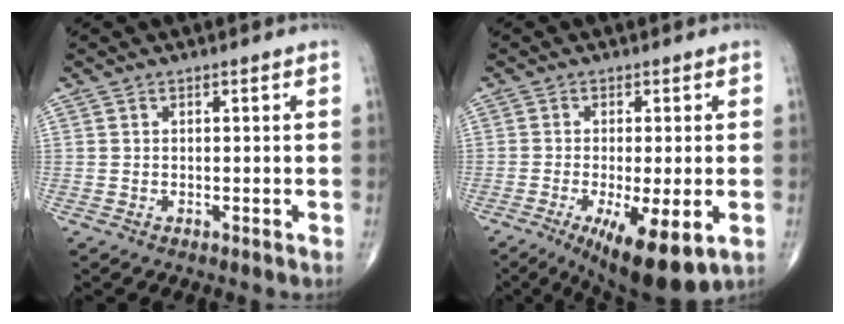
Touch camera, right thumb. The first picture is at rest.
{"total": 12.4, "force": [-4.7, 3.4, 11.0], "torque": [-0.169, -0.019, -0.066]}